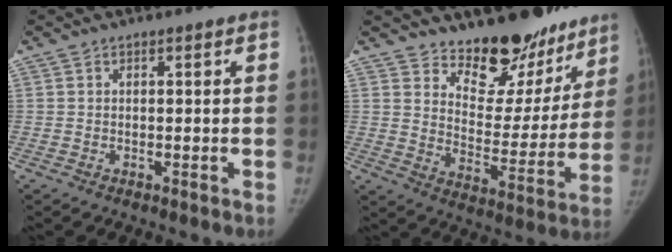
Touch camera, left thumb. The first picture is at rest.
{"total": 17.5, "force": [14.5, 7.8, 6.1], "torque": [-0.012, -0.124, 0.202]}